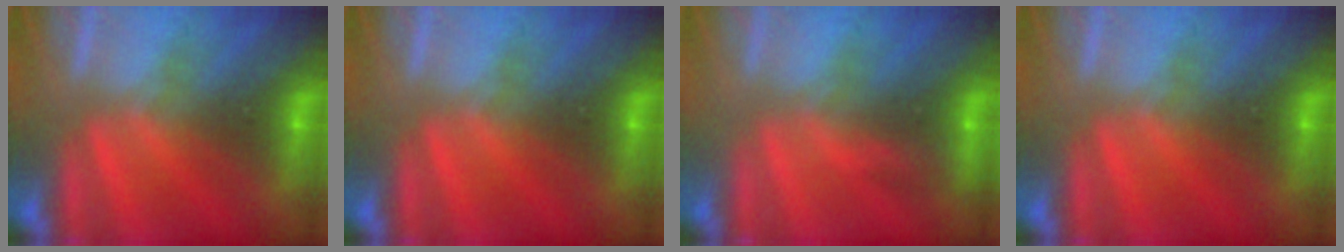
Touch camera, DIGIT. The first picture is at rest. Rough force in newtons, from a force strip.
{"total": 0.0}
{"total": 3.1}
{"total": 0.0}